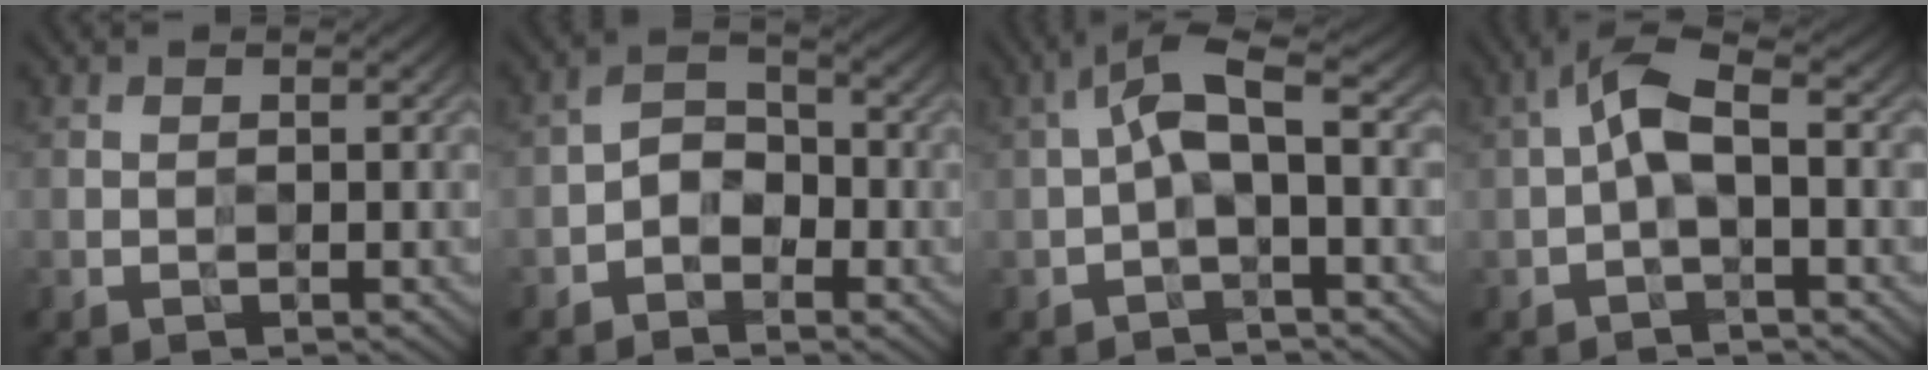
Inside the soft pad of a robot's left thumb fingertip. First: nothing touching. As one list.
[{"total": 3.7, "force": [-1.7, 2.5, 2.1], "torque": [-0.037, 0.010, -0.043]}, {"total": 5.5, "force": [-0.2, 1.7, 5.3], "torque": [-0.107, 0.021, -0.017]}, {"total": 4.9, "force": [-0.2, 1.7, 4.5], "torque": [-0.094, 0.018, -0.016]}]